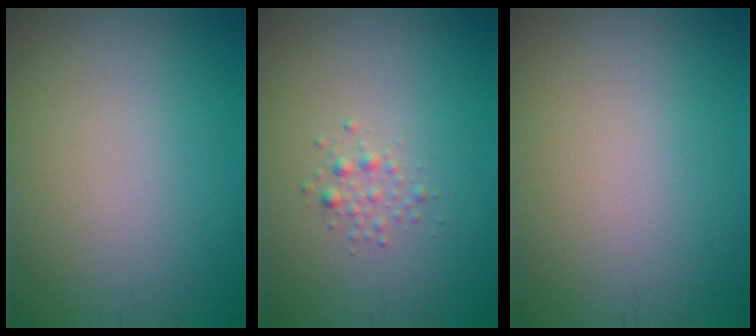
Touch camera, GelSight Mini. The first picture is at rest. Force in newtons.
{"total": 1.1, "press": 1.1, "slide": 0.0}
{"total": 0.0}